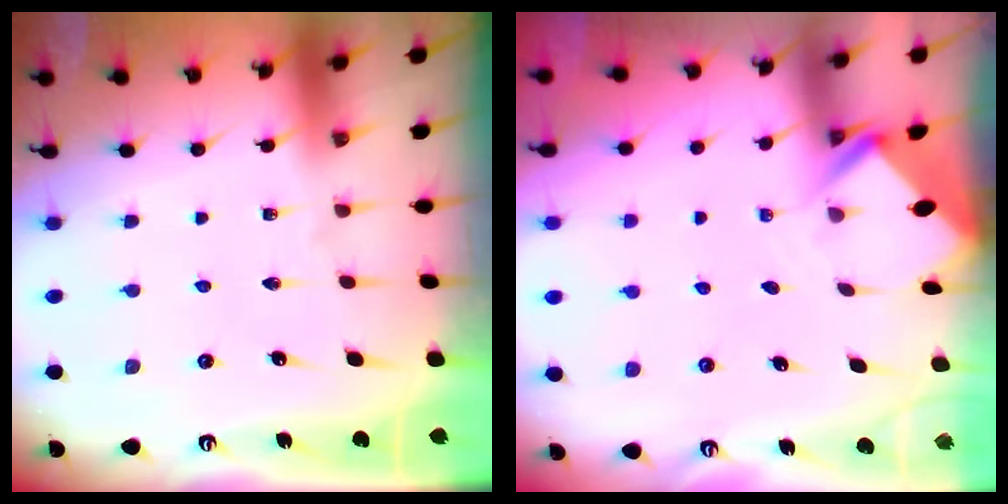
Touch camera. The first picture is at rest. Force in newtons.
{"total": 2.8, "press": 2.8, "slide": 0.2}